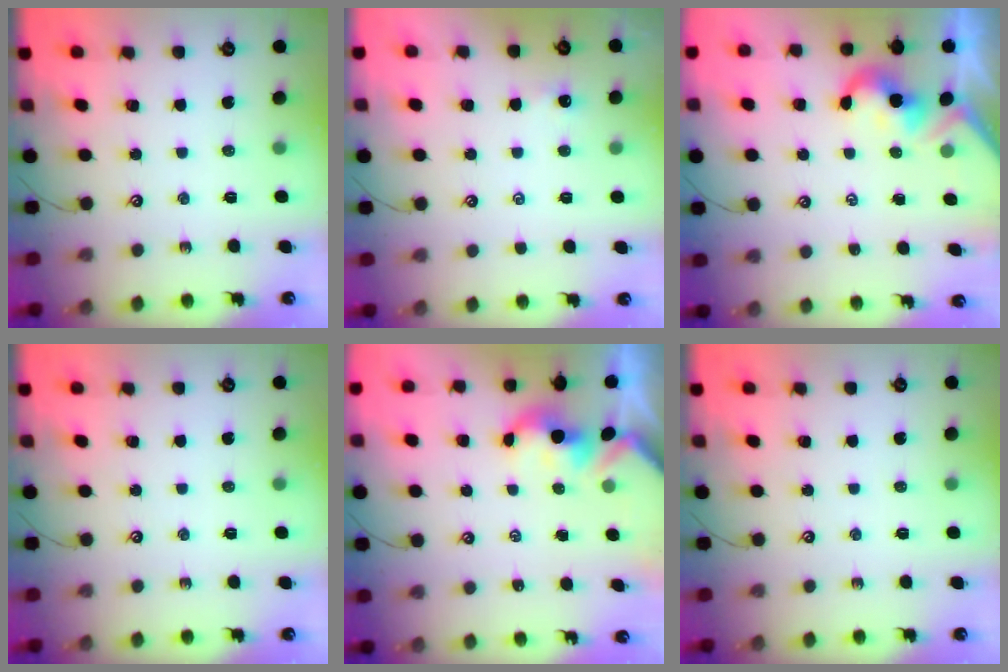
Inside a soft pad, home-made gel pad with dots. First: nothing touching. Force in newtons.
{"total": 2.1, "press": 2.1, "slide": 0.2}
{"total": 2.1, "press": 2.0, "slide": 0.5}
{"total": 0.0}
{"total": 1.5, "press": 1.5, "slide": 0.3}
{"total": 0.0}